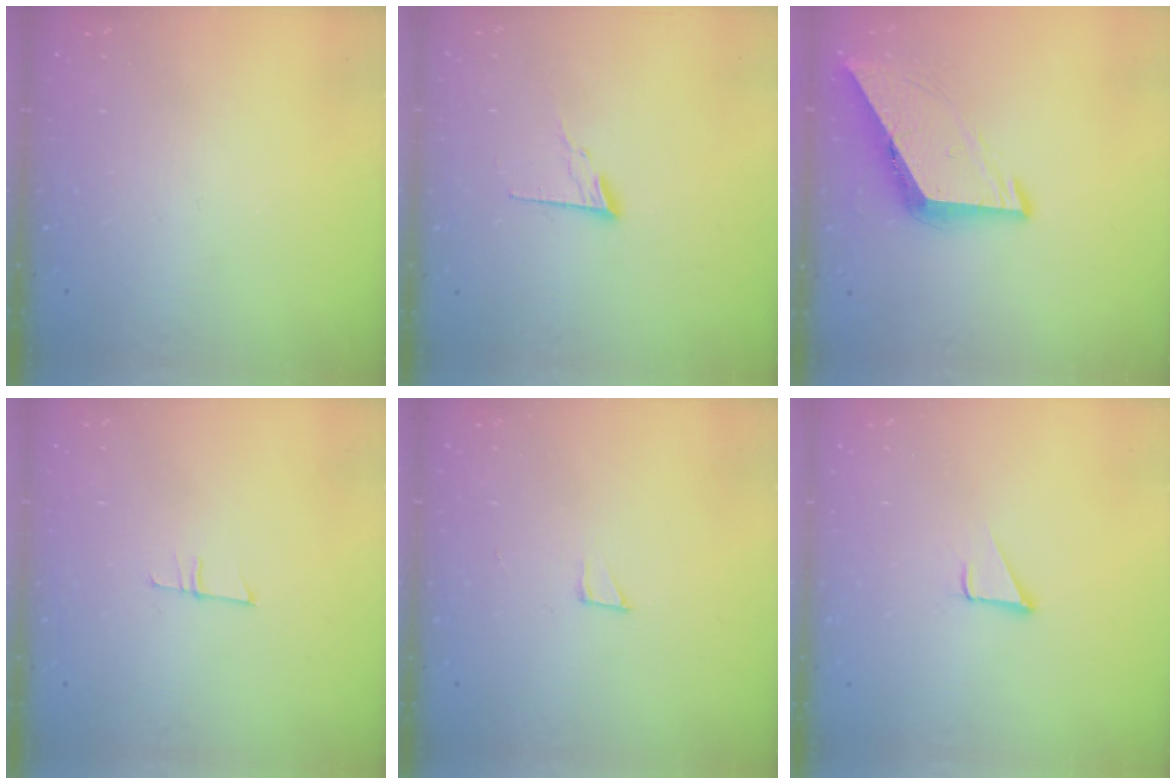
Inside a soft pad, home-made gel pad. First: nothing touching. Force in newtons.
{"total": 7.4, "press": 7.4, "slide": 0.6}
{"total": 7.0, "press": 7.0, "slide": 0.5}
{"total": 5.3, "press": 5.3, "slide": 0.4}
{"total": 2.6, "press": 2.6, "slide": 0.1}
{"total": 1.9, "press": 1.9, "slide": 0.1}